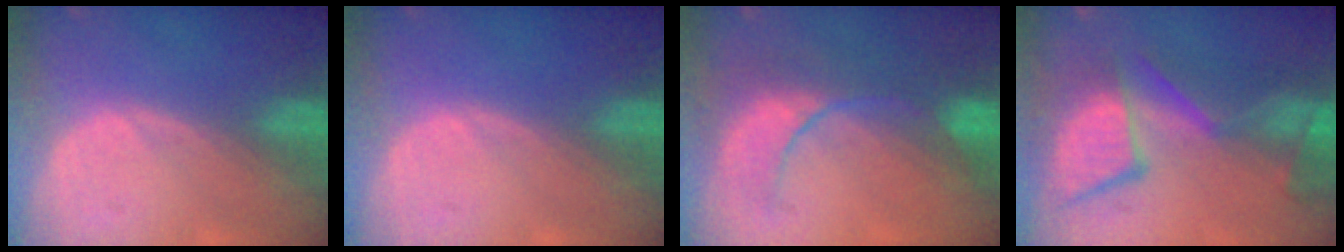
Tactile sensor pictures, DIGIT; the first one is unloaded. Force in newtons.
{"total": 0.0}
{"total": 8.4, "press": 8.2, "slide": 1.8}
{"total": 11.3, "press": 10.5, "slide": 4.2}